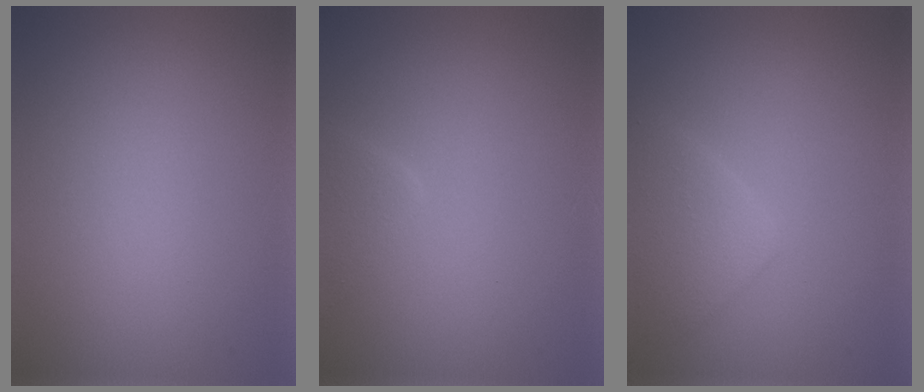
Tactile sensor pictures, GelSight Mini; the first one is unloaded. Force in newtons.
{"total": 1.9, "press": 1.9, "slide": 0.0}
{"total": 2.8, "press": 2.8, "slide": 0.1}